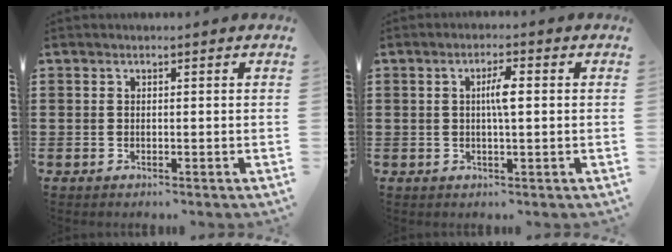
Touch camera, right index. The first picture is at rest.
{"total": 3.4, "force": [0.3, 0.7, 3.3], "torque": [-0.064, 0.001, 0.003]}